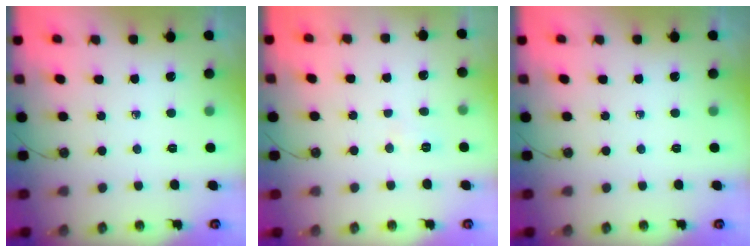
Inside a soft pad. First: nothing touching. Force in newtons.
{"total": 3.8, "press": 3.8, "slide": 0.5}
{"total": 0.0}